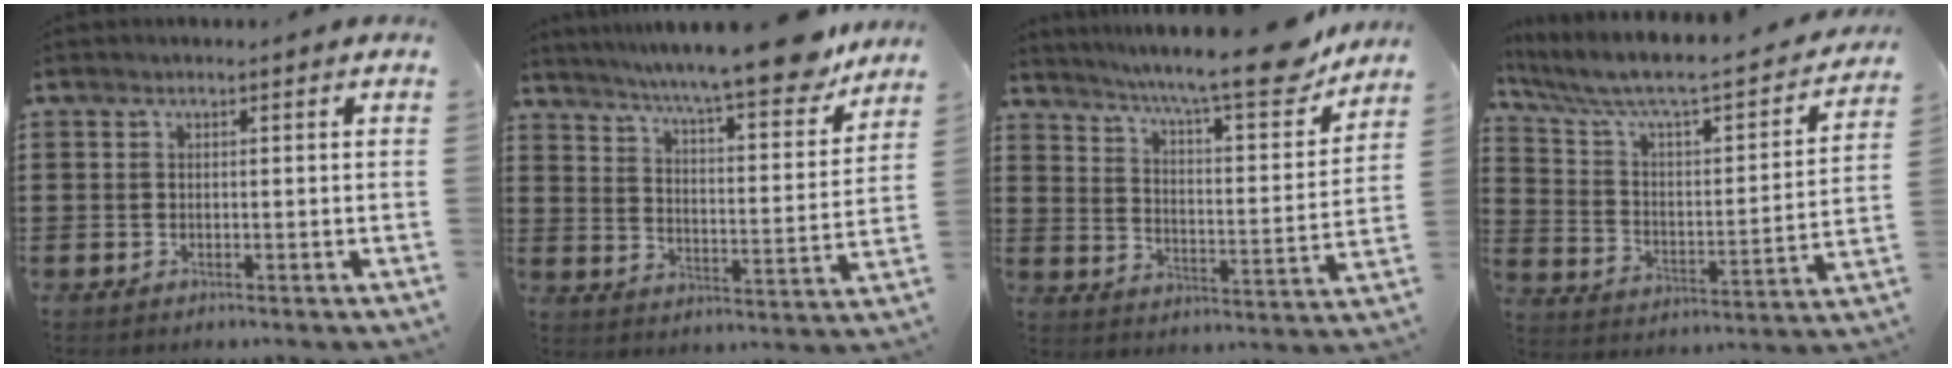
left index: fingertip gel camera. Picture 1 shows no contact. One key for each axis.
{"total": 11.1, "fx": 9.8, "fy": 0.0, "fz": 5.2, "tx": -0.110, "ty": -0.058, "tz": 0.163}
{"total": 12.5, "fx": 10.4, "fy": 1.0, "fz": 6.8, "tx": -0.133, "ty": -0.063, "tz": 0.170}
{"total": 5.8, "fx": 4.5, "fy": 1.3, "fz": 3.5, "tx": -0.091, "ty": -0.042, "tz": 0.067}